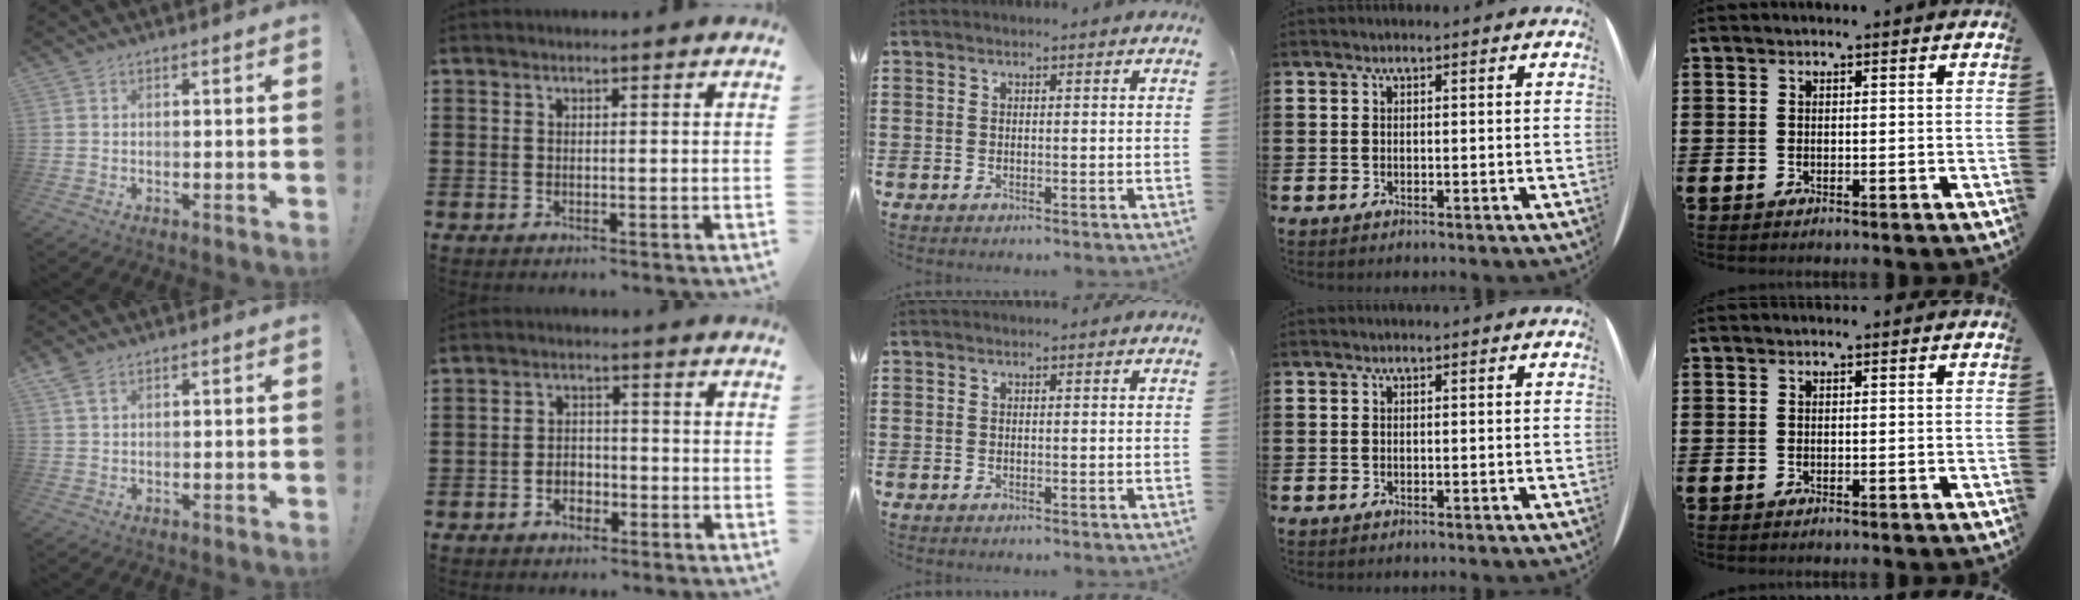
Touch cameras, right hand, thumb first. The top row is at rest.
{"thumb": {"total": 3.1, "force": [2.0, 1.5, 1.9], "torque": [-0.035, -0.006, 0.036]}, "index": {"total": 2.8, "force": [-1.7, 1.8, 1.3], "torque": [-0.029, 0.001, -0.035]}}